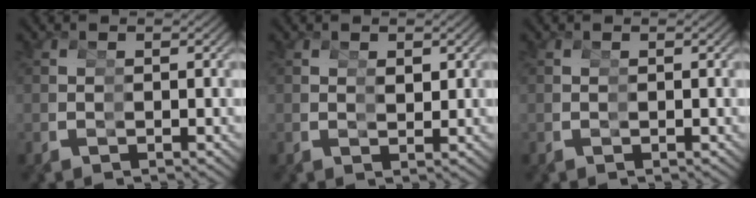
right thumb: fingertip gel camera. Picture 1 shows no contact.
{"total": 0.9, "force": [0.7, 0.4, 0.4], "torque": [0.001, -0.002, 0.013]}
{"total": 0.0}